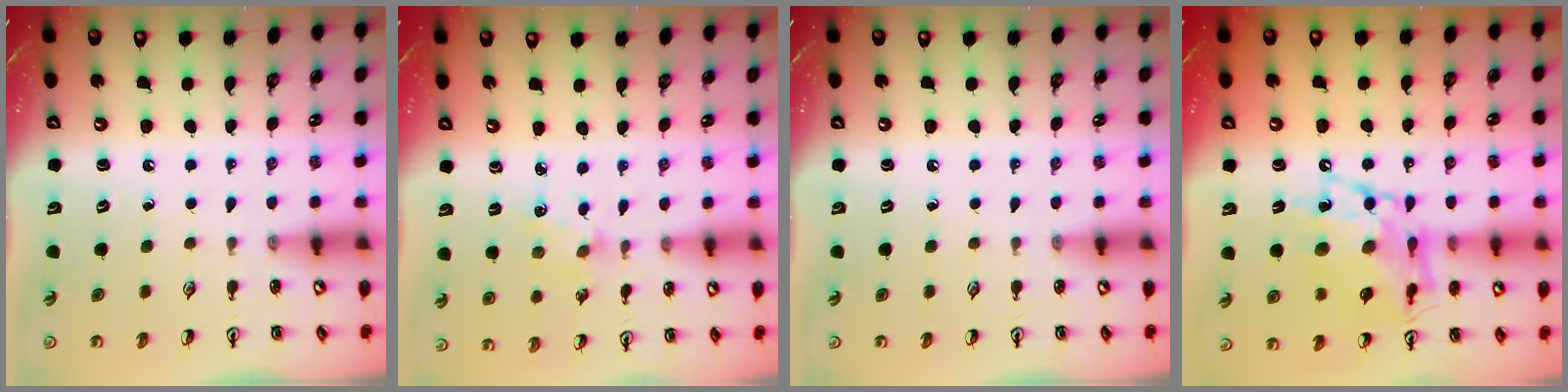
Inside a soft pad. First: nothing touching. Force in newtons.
{"total": 1.8, "press": 1.7, "slide": 0.3}
{"total": 0.0}
{"total": 14.0, "press": 14.0, "slide": 1.1}